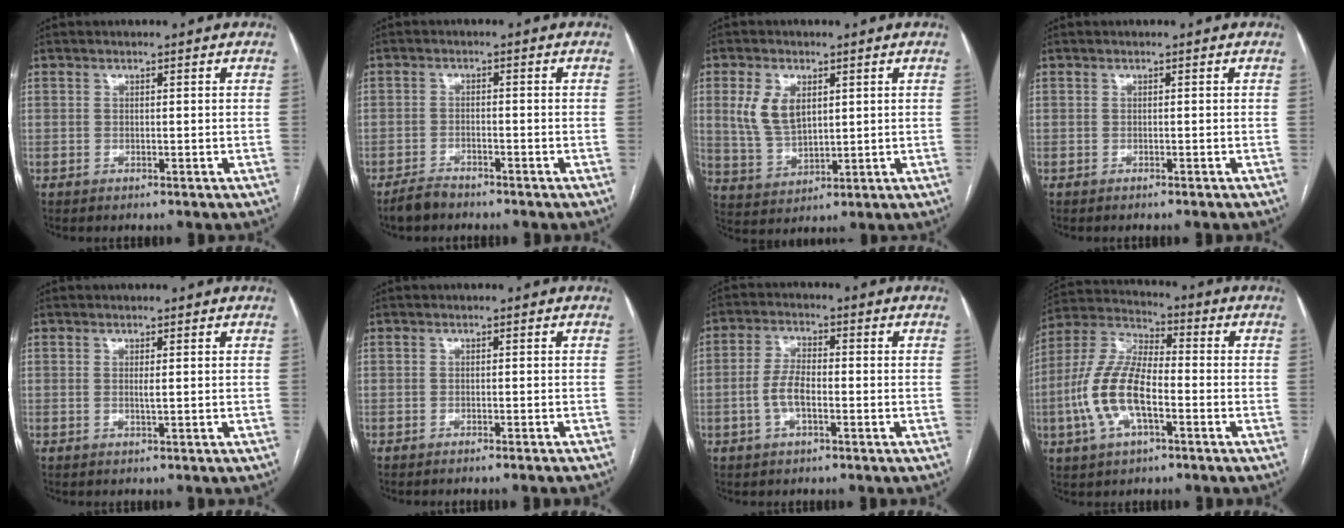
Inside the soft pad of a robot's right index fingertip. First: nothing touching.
{"total": 3.3, "force": [-2.9, 0.8, 1.2], "torque": [-0.029, -0.006, -0.053]}
{"total": 7.2, "force": [2.3, 4.2, 5.4], "torque": [-0.121, 0.009, 0.054]}
{"total": 0.8, "force": [-0.7, -0.2, 0.4], "torque": [-0.005, 0.002, -0.010]}
{"total": 0.7, "force": [0.1, 0.0, 0.7], "torque": [-0.017, -0.003, 0.003]}
{"total": 2.5, "force": [-2.2, -0.4, 1.1], "torque": [-0.013, 0.002, -0.029]}
{"total": 4.9, "force": [-1.4, 1.9, 4.3], "torque": [-0.094, 0.009, -0.029]}
{"total": 12.9, "force": [-3.3, 5.0, 11.4], "torque": [-0.256, 0.011, -0.066]}